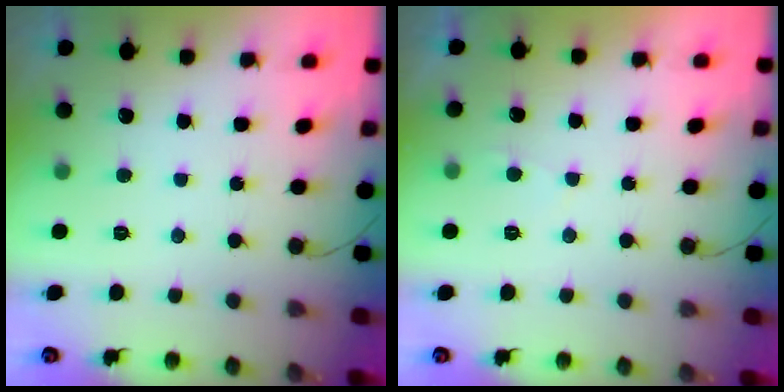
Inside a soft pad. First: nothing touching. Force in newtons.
{"total": 2.0, "press": 1.9, "slide": 0.3}